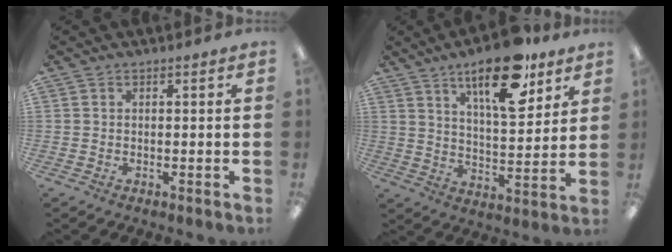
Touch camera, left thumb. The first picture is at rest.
{"total": 18.1, "force": [11.8, 6.7, 12.0], "torque": [-0.176, -0.057, 0.189]}